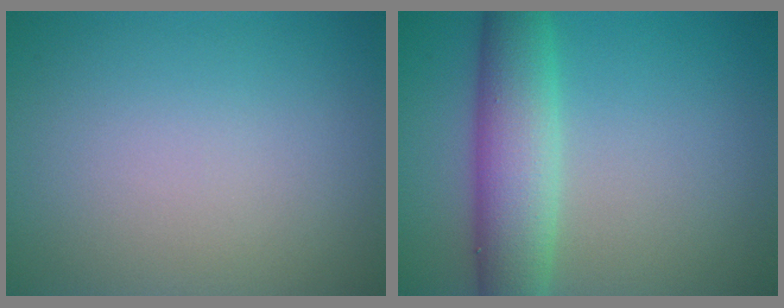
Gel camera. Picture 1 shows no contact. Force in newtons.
{"total": 6.1, "press": 6.1, "slide": 0.6}